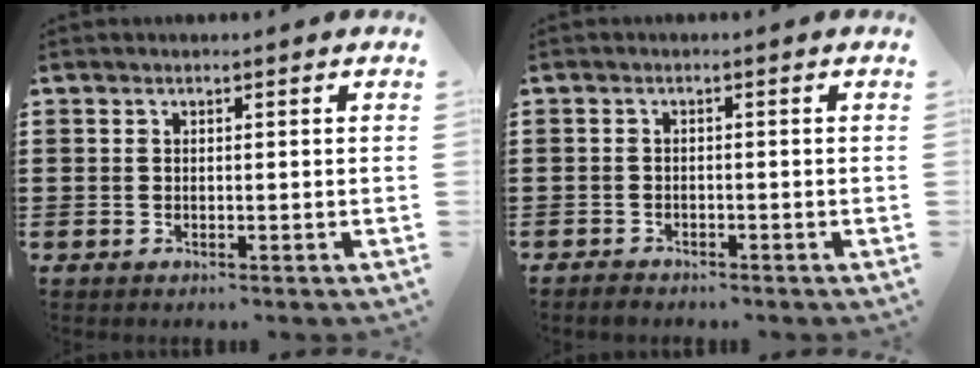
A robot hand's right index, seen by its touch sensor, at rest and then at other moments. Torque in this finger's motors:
{"motor_torque": [0.17, 0.29, -1.05, -0.21]}